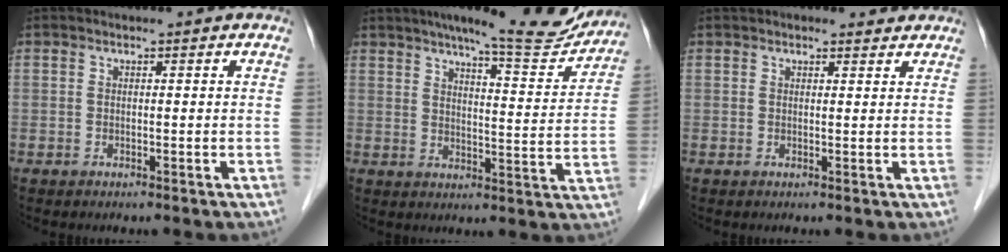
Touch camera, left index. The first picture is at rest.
{"total": 14.2, "force": [12.8, 1.2, 6.1], "torque": [-0.079, -0.020, 0.162]}
{"total": 3.3, "force": [3.0, 1.1, 0.6], "torque": [-0.004, 0.016, 0.034]}